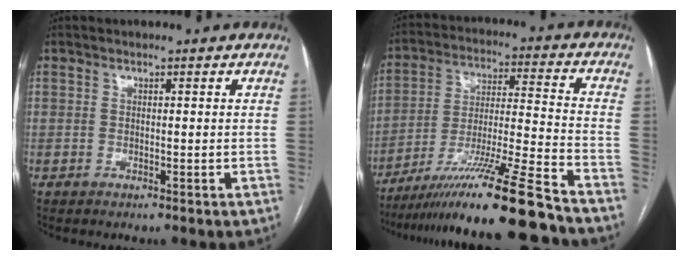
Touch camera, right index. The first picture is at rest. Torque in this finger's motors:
{"motor_torque": [0.50, -0.64, 0.71, 0.16]}